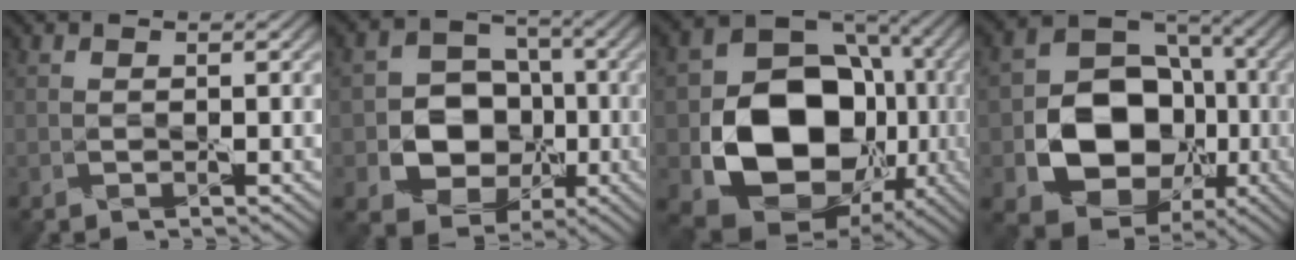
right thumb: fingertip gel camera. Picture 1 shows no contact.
{"total": 10.9, "force": [-2.1, 9.1, 5.7], "torque": [-0.105, -0.018, -0.061]}
{"total": 16.7, "force": [-3.1, 12.8, 10.3], "torque": [-0.173, -0.039, -0.048]}
{"total": 15.3, "force": [-3.6, 12.0, 8.8], "torque": [-0.157, -0.034, -0.074]}